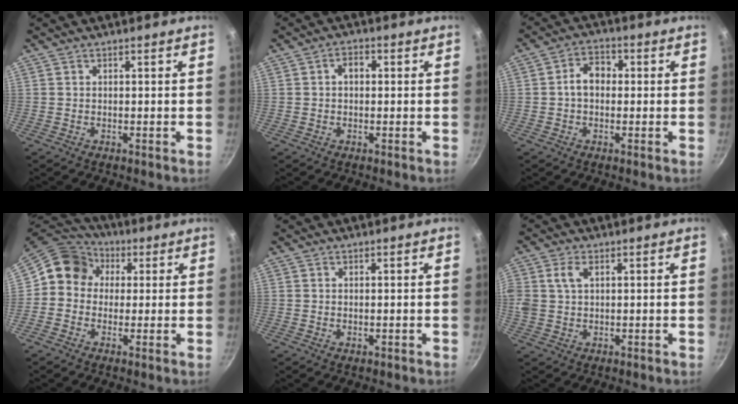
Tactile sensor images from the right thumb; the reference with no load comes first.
{"total": 2.7, "force": [0.2, 1.9, 1.9], "torque": [-0.021, 0.011, 0.001]}
{"total": 5.5, "force": [0.1, 4.1, 3.7], "torque": [-0.037, 0.019, -0.008]}
{"total": 9.8, "force": [1.4, 8.9, 4.0], "torque": [-0.042, 0.023, -0.004]}
{"total": 0.5, "force": [-0.1, 0.2, 0.5], "torque": [-0.007, -0.002, -0.002]}
{"total": 5.1, "force": [1.5, 3.3, 3.6], "torque": [-0.067, 0.006, 0.026]}